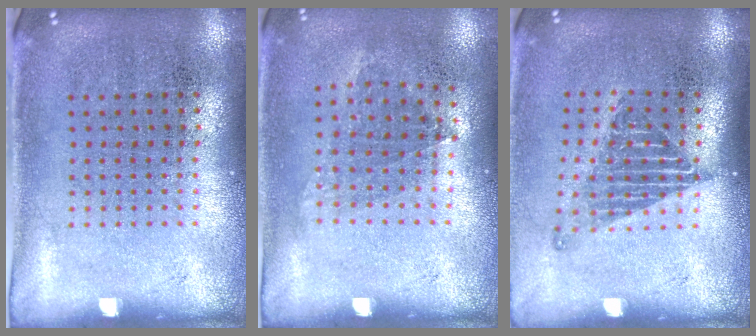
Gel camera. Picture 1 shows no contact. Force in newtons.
{"total": 1.0, "press": 0.8, "slide": 0.6}
{"total": 1.3, "press": 1.1, "slide": 0.7}